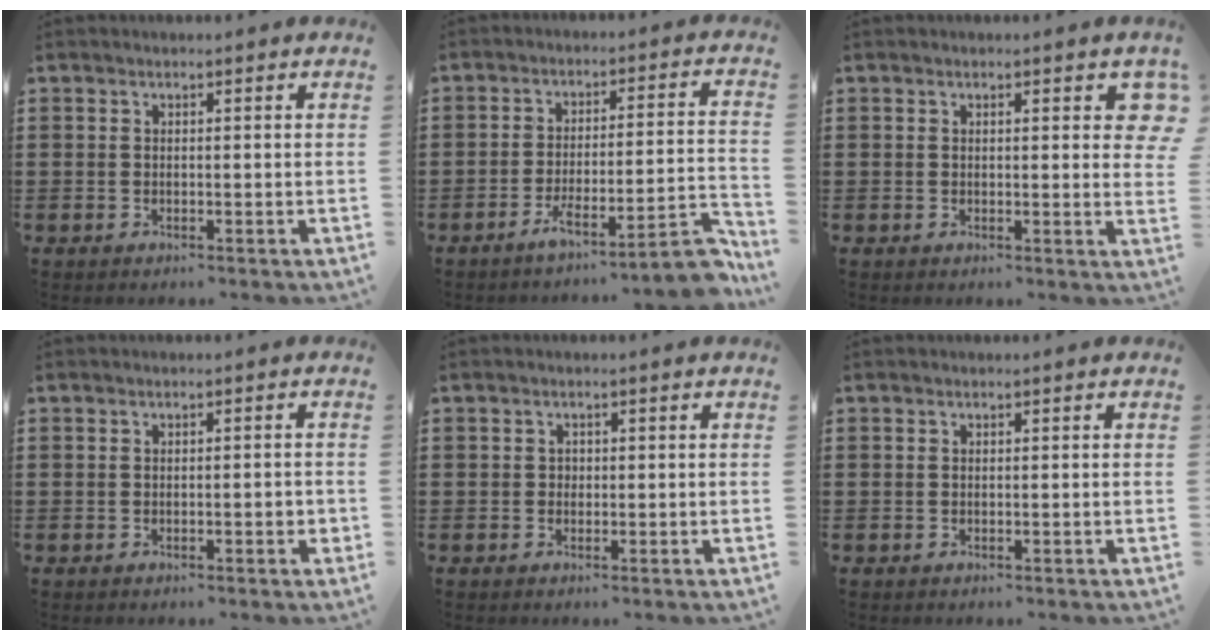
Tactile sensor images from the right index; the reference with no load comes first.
{"total": 8.3, "force": [-6.3, 0.6, 5.5], "torque": [-0.089, -0.006, -0.119]}
{"total": 2.4, "force": [0.9, 0.8, 2.0], "torque": [-0.018, -0.004, 0.010]}
{"total": 1.5, "force": [-0.5, 0.3, 1.3], "torque": [-0.022, -0.001, -0.009]}
{"total": 0.7, "force": [0.0, 0.7, 0.3], "torque": [-0.008, 0.002, 0.000]}
{"total": 0.0}